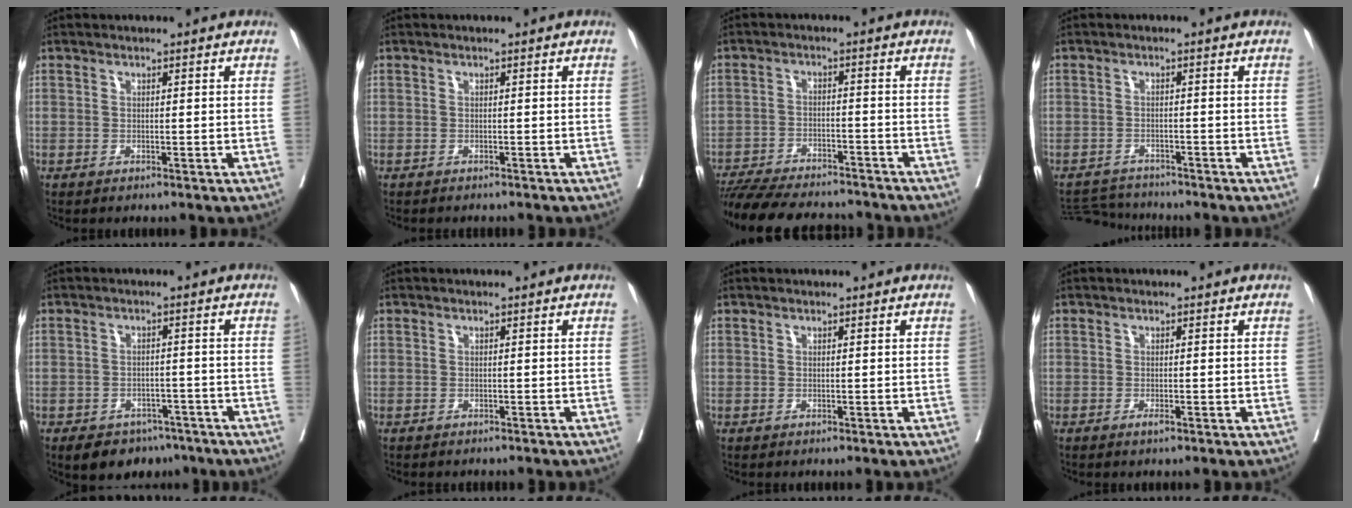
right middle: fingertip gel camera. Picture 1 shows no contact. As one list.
[{"total": 3.6, "force": [-3.3, 0.7, 1.2], "torque": [-0.021, -0.006, -0.041]}, {"total": 16.5, "force": [-14.9, 3.4, 6.2], "torque": [-0.134, -0.013, -0.217]}, {"total": 5.2, "force": [-5.2, 0.0, -0.2], "torque": [-0.002, -0.009, -0.090]}, {"total": 7.3, "force": [-5.4, 4.4, 2.1], "torque": [-0.023, 0.007, -0.073]}, {"total": 2.6, "force": [-2.4, 0.5, 0.8], "torque": [-0.018, -0.006, -0.030]}, {"total": 0.0}, {"total": 0.9, "force": [-0.6, 0.0, 0.7], "torque": [-0.018, -0.003, -0.010]}]